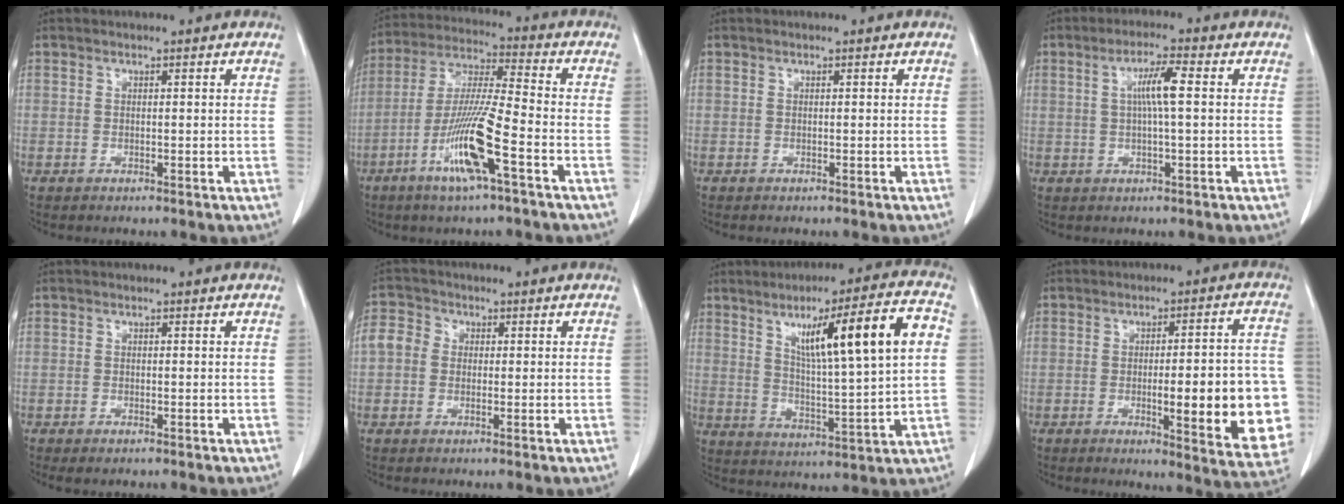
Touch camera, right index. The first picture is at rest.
{"total": 12.7, "force": [-5.5, 0.2, 11.4], "torque": [-0.231, -0.010, -0.107]}
{"total": 0.0}
{"total": 5.0, "force": [0.8, 0.1, 5.0], "torque": [-0.092, 0.007, 0.014]}
{"total": 1.2, "force": [-0.8, 0.3, 0.8], "torque": [-0.011, -0.003, -0.006]}
{"total": 5.4, "force": [0.2, 4.8, 2.3], "torque": [-0.051, 0.023, 0.001]}
{"total": 15.6, "force": [4.7, 0.6, 14.9], "torque": [-0.229, 0.015, 0.074]}
{"total": 16.0, "force": [-2.9, 3.3, 15.3], "torque": [-0.132, 0.012, -0.021]}